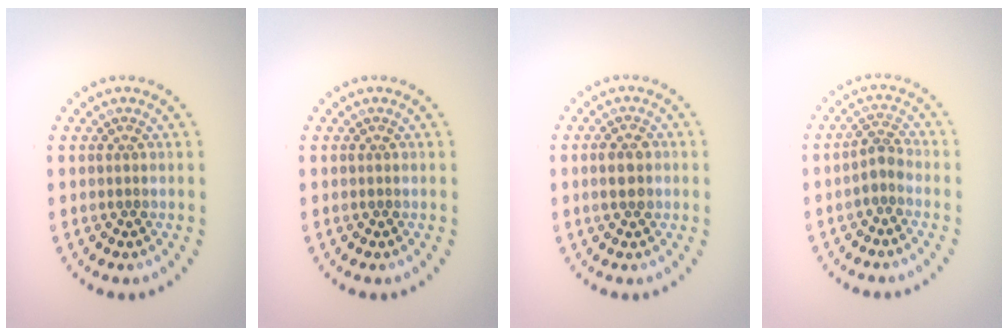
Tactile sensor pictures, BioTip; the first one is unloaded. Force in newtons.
{"total": 0.0}
{"total": 1.9, "press": 1.9, "slide": 0.1}
{"total": 1.8, "press": 1.4, "slide": 1.1}